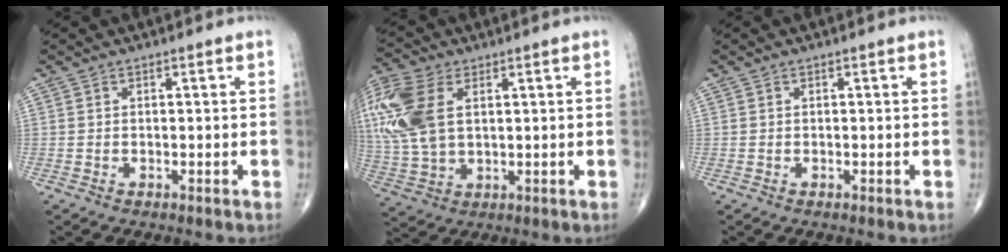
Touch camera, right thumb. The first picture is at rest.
{"total": 18.0, "force": [5.0, 10.9, 13.5], "torque": [-0.343, 0.004, 0.098]}
{"total": 0.0}